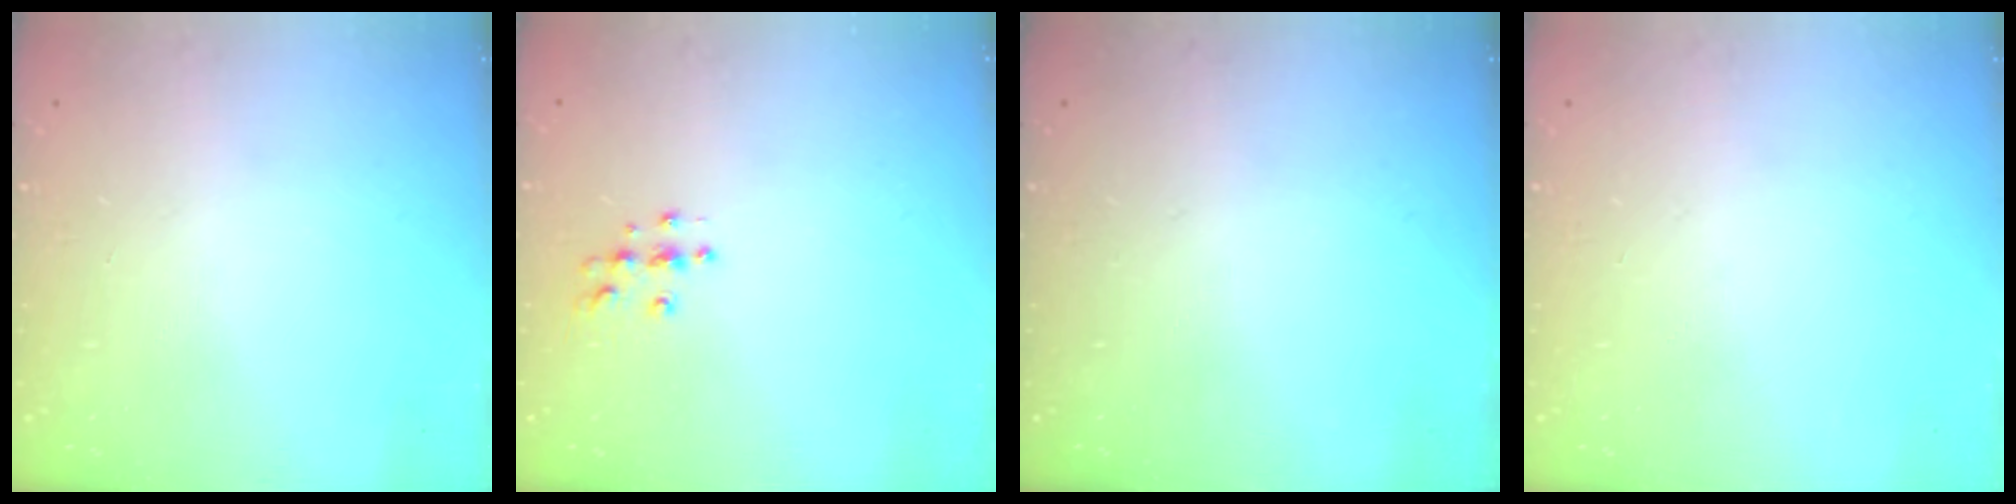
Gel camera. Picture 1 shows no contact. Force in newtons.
{"total": 5.1, "press": 5.1, "slide": 0.3}
{"total": 0.0}
{"total": 0.0}